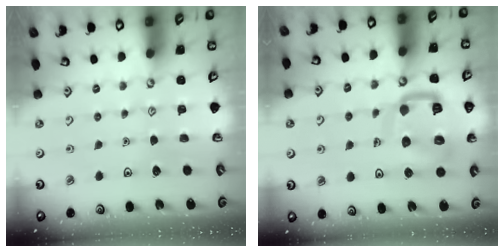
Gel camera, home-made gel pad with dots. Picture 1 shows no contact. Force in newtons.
{"total": 13.8, "press": 13.8, "slide": 1.5}